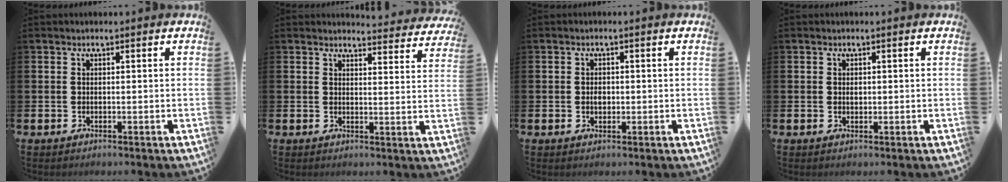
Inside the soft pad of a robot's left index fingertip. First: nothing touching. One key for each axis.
{"total": 3.8, "fx": 3.8, "fy": 0.4, "fz": 0.0, "tx": 0.008, "ty": -0.031, "tz": 0.064}
{"total": 1.6, "fx": 0.0, "fy": 1.2, "fz": 1.1, "tx": 0.002, "ty": -0.002, "tz": -0.007}
{"total": 0.7, "fx": 0.2, "fy": 0.5, "fz": 0.5, "tx": 0.006, "ty": -0.003, "tz": -0.001}